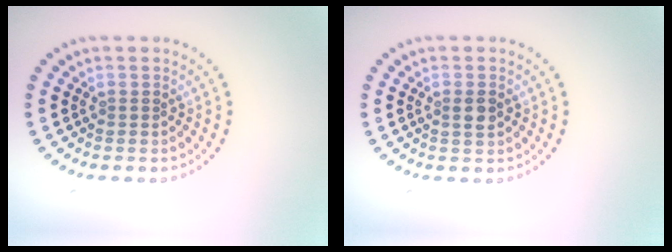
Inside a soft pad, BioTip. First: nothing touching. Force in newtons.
{"total": 1.5, "press": 1.4, "slide": 0.5}